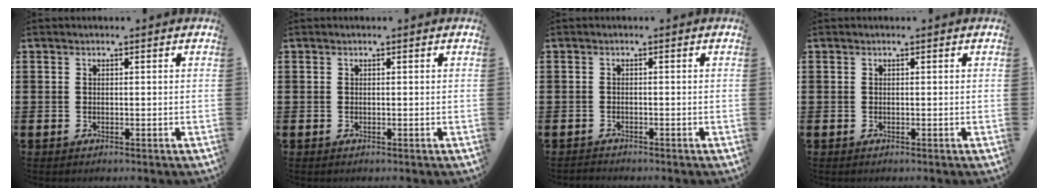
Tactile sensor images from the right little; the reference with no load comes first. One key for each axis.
{"total": 0.0}
{"total": 0.7, "fx": -0.6, "fy": 0.1, "fz": 0.0, "tx": -0.002, "ty": -0.001, "tz": -0.014}
{"total": 0.0}